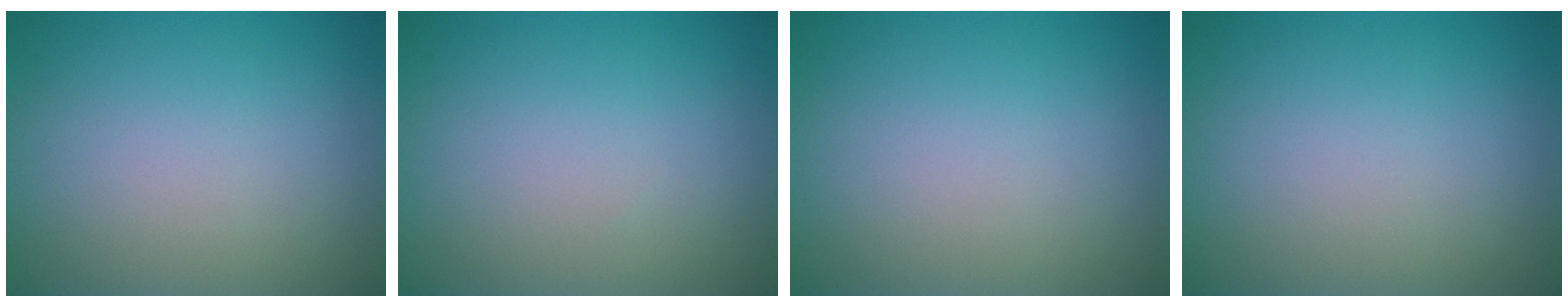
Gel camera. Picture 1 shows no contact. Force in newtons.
{"total": 0.0}
{"total": 0.0}
{"total": 0.0}